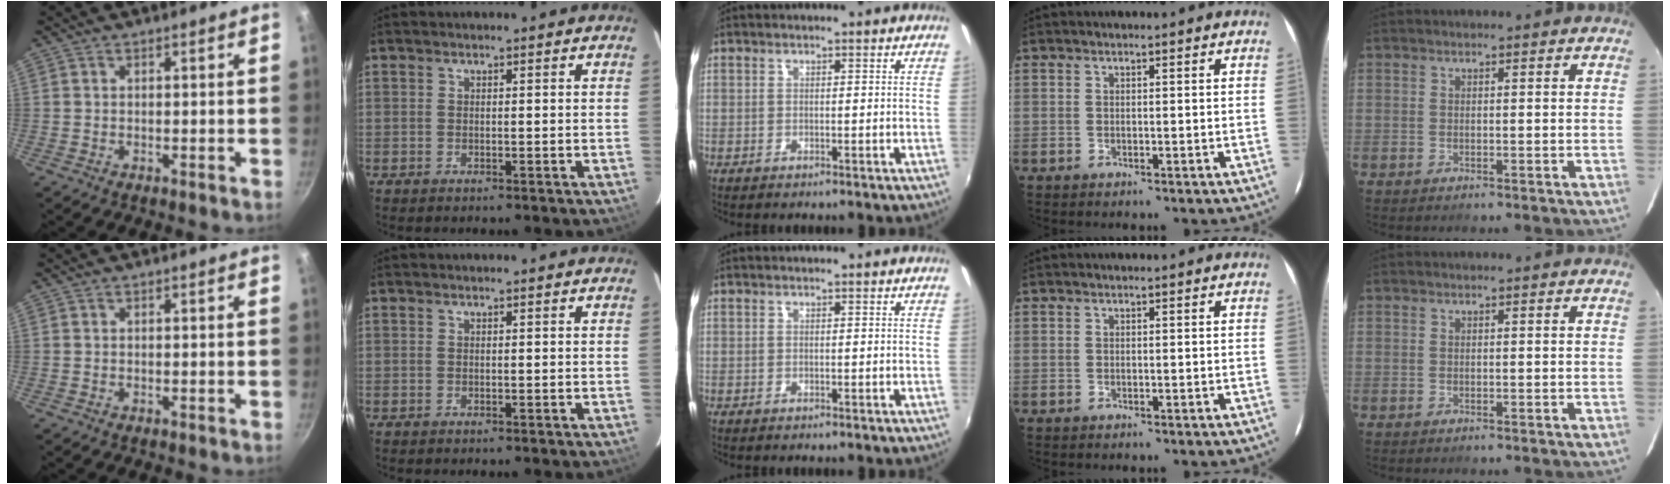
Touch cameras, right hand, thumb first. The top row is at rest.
{}